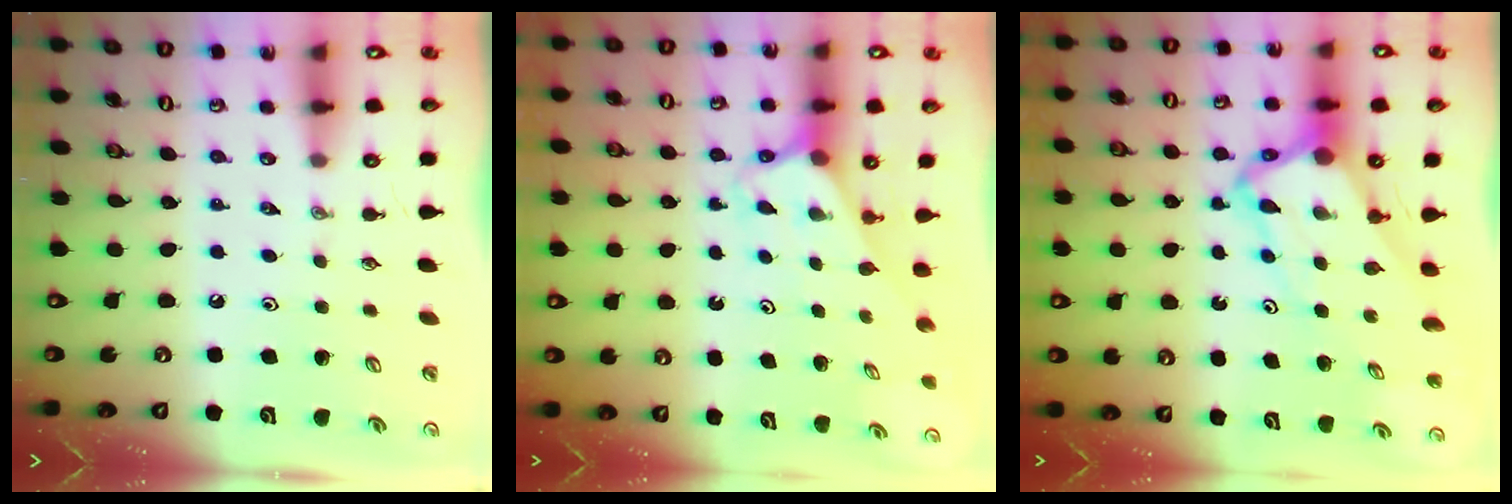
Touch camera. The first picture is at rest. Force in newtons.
{"total": 2.5, "press": 2.5, "slide": 0.2}
{"total": 9.3, "press": 9.2, "slide": 1.0}